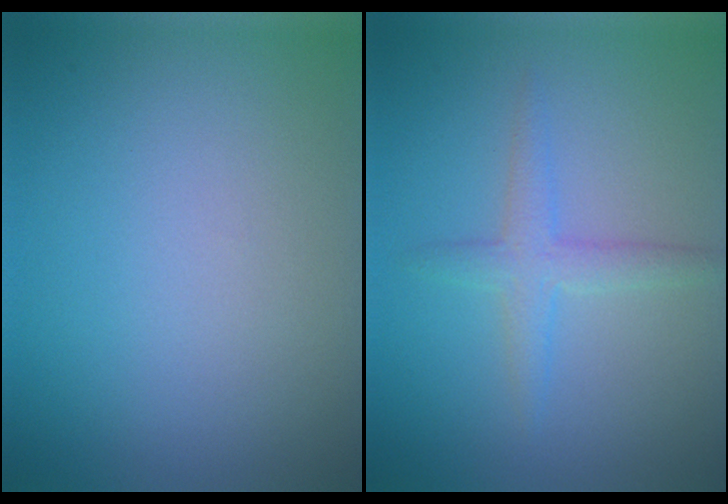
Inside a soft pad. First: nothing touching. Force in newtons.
{"total": 2.0, "press": 2.0, "slide": 0.1}